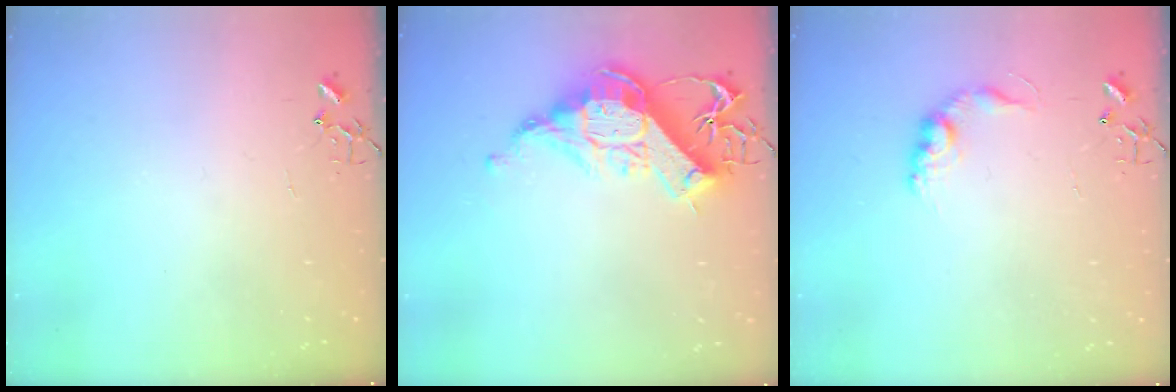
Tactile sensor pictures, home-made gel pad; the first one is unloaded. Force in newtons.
{"total": 14.8, "press": 14.7, "slide": 1.9}
{"total": 10.2, "press": 10.1, "slide": 0.6}